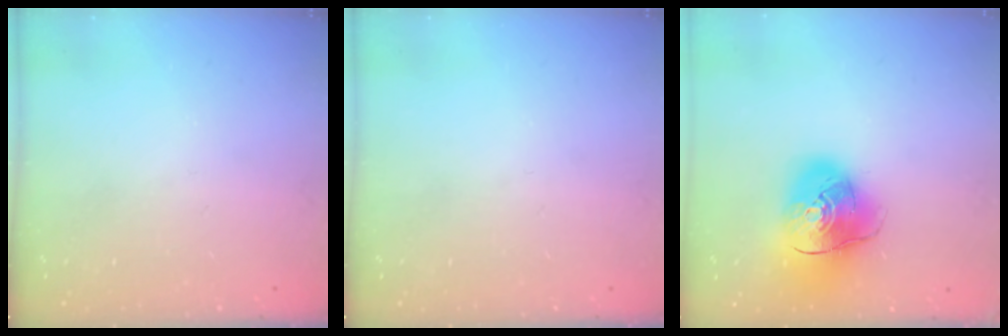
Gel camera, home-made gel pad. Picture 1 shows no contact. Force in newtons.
{"total": 0.0}
{"total": 14.8, "press": 14.7, "slide": 2.1}